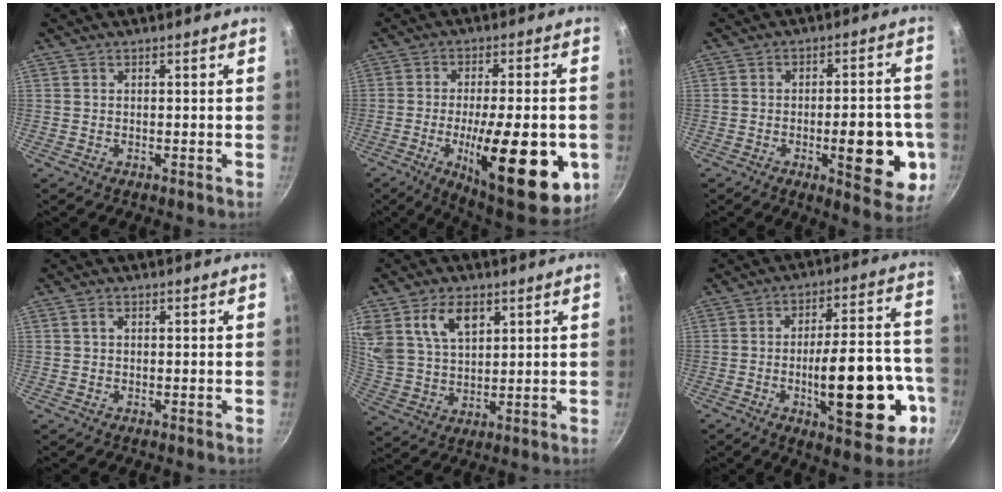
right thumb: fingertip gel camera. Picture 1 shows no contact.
{"total": 23.1, "force": [-6.3, 7.6, 20.9], "torque": [-0.274, 0.002, -0.085]}
{"total": 14.6, "force": [-3.7, 5.6, 12.9], "torque": [-0.134, 0.011, -0.049]}
{"total": 1.4, "force": [0.4, 1.0, 0.9], "torque": [-0.011, 0.006, 0.005]}
{"total": 11.7, "force": [5.7, 7.3, 7.2], "torque": [-0.119, -0.018, 0.117]}
{"total": 20.9, "force": [-6.4, 8.0, 18.2], "torque": [-0.224, 0.038, -0.083]}